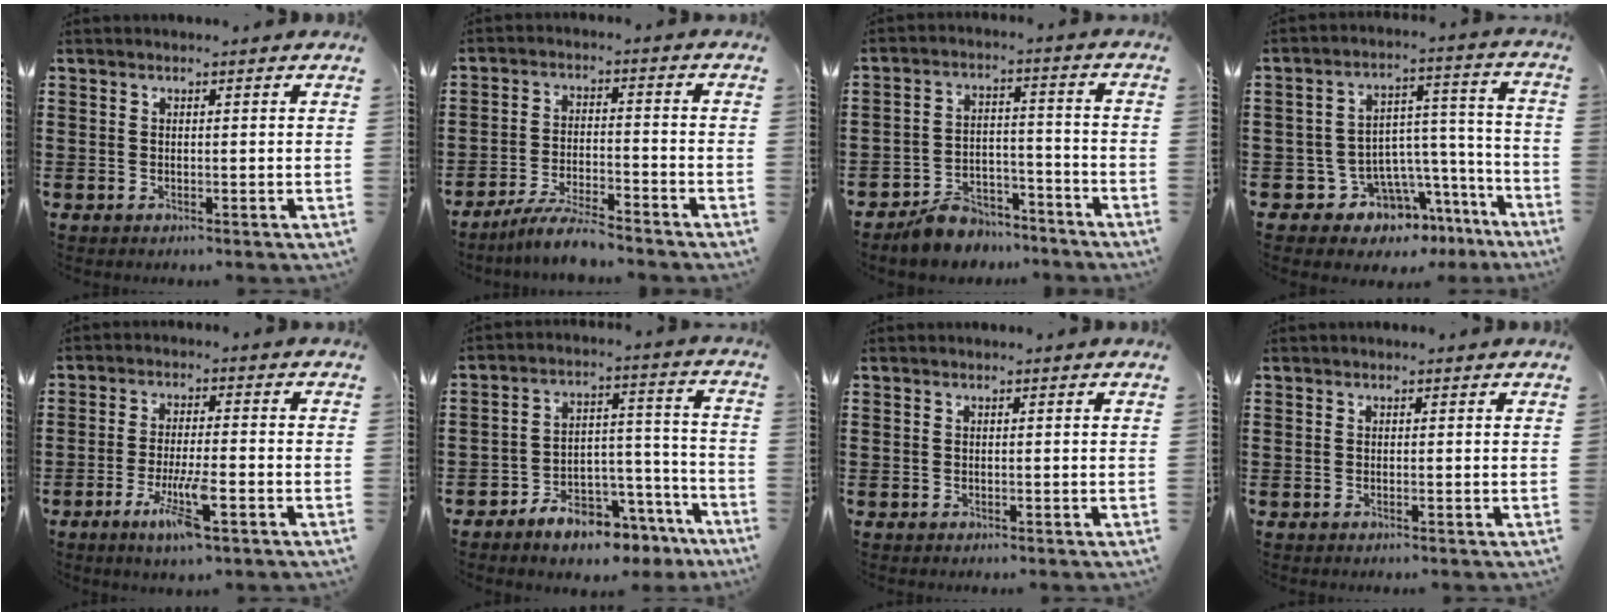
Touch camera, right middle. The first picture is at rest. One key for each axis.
{"total": 5.5, "fx": -5.2, "fy": 0.1, "fz": 2.0, "tx": -0.045, "ty": -0.006, "tz": -0.101}
{"total": 6.8, "fx": -6.3, "fy": 2.1, "fz": 1.2, "tx": -0.022, "ty": 0.025, "tz": -0.123}
{"total": 8.1, "fx": -6.7, "fy": 4.3, "fz": 1.7, "tx": -0.042, "ty": 0.011, "tz": -0.120}
{"total": 7.3, "fx": -3.5, "fy": 1.4, "fz": 6.2, "tx": -0.124, "ty": -0.010, "tz": -0.063}
{"total": 6.8, "fx": -6.2, "fy": 2.2, "fz": 1.6, "tx": -0.029, "ty": 0.025, "tz": -0.119}
{"total": 0.0}
{"total": 0.0}